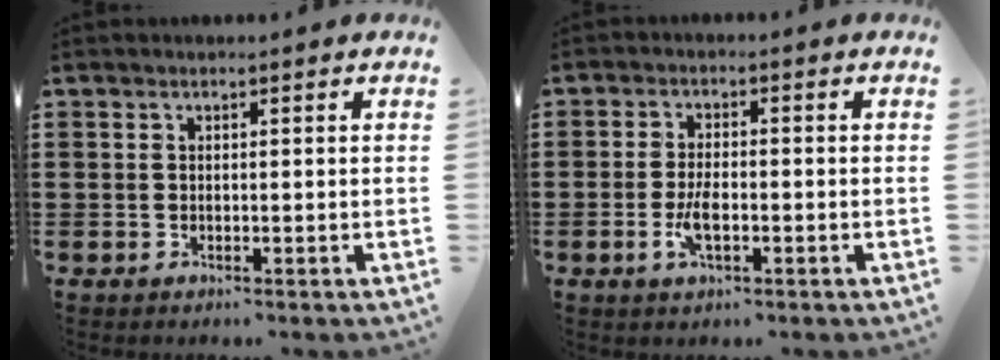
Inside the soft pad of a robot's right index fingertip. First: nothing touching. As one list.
[{"total": 4.1, "force": [-1.2, 1.6, 3.5], "torque": [-0.075, 0.000, -0.025]}]